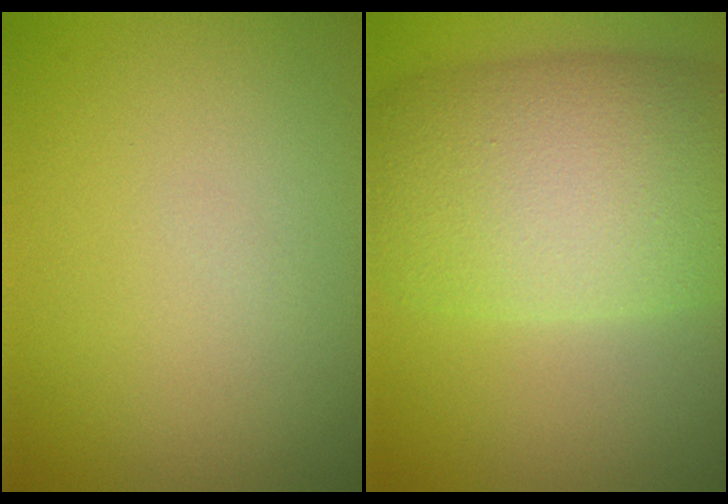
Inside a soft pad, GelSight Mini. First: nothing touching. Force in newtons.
{"total": 11.2, "press": 11.2, "slide": 0.2}